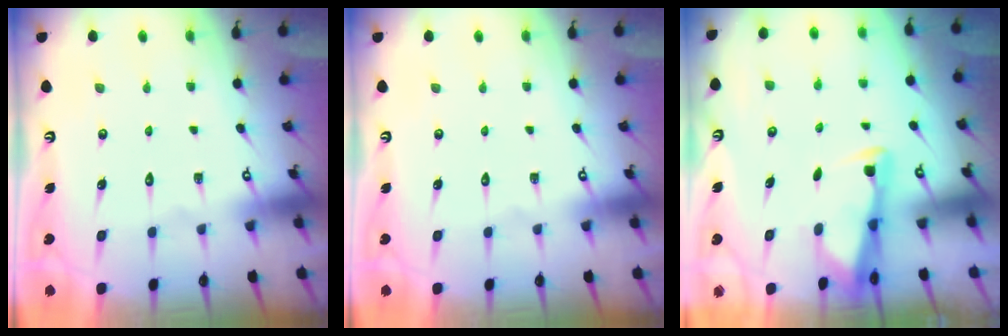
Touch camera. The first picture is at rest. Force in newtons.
{"total": 0.0}
{"total": 3.0, "press": 2.9, "slide": 0.4}